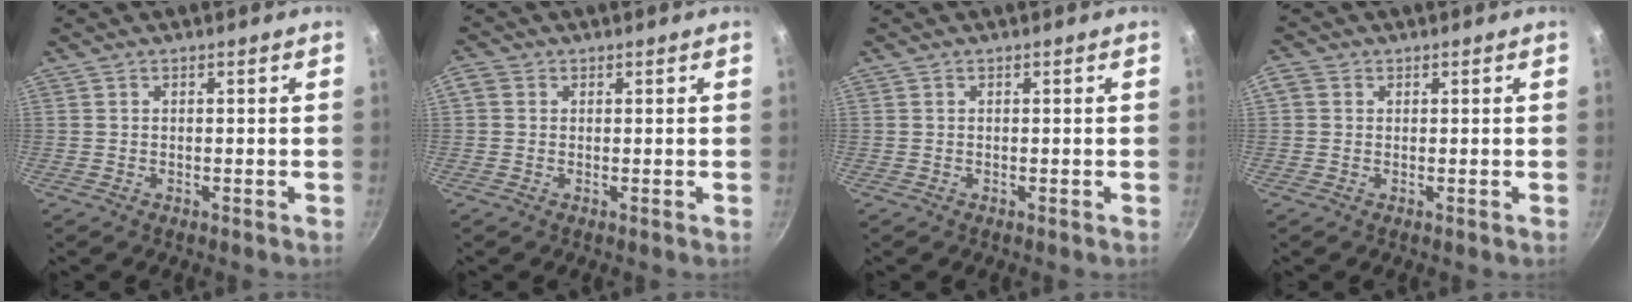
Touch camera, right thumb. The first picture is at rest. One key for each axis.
{"total": 2.0, "fx": 0.3, "fy": 1.7, "fz": 0.9, "tx": -0.015, "ty": 0.004, "tz": 0.000}
{"total": 0.0}
{"total": 2.1, "fx": 0.4, "fy": 1.9, "fz": 0.9, "tx": -0.013, "ty": 0.002, "tz": 0.002}